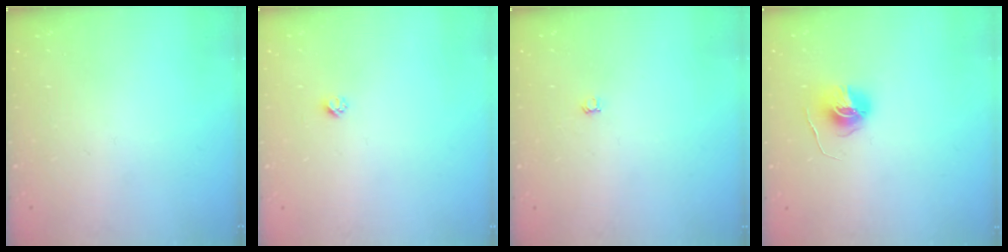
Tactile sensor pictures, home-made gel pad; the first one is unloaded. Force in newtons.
{"total": 2.3, "press": 2.3, "slide": 0.2}
{"total": 3.0, "press": 3.0, "slide": 0.4}
{"total": 6.7, "press": 6.7, "slide": 0.4}